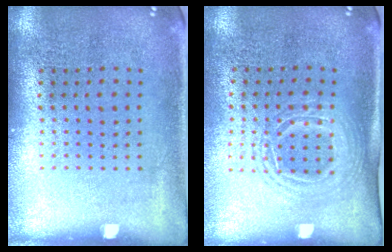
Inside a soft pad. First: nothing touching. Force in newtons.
{"total": 1.5, "press": 1.3, "slide": 0.9}